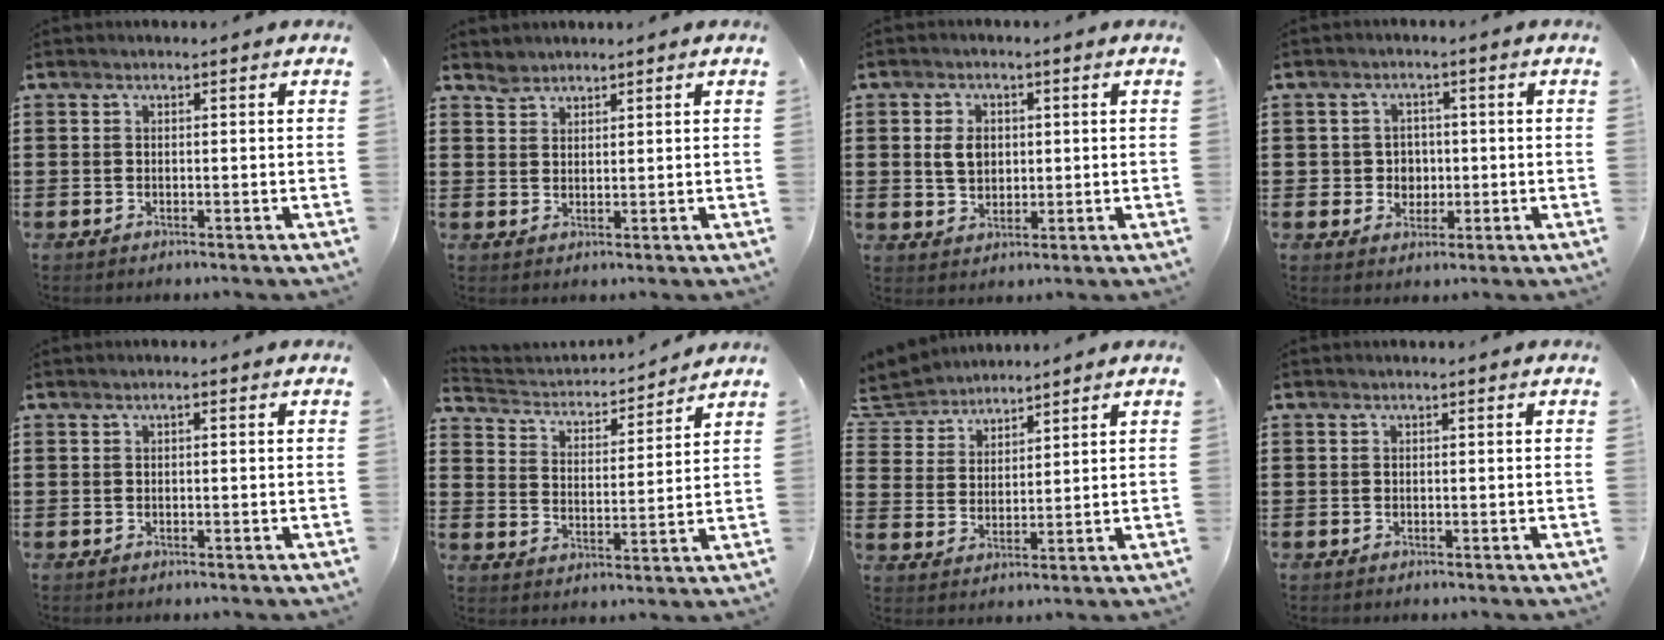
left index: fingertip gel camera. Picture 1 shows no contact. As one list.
[{"total": 1.8, "force": [1.7, 0.5, -0.2], "torque": [-0.001, 0.000, 0.034]}, {"total": 4.0, "force": [0.7, 3.0, 2.6], "torque": [-0.053, 0.008, 0.008]}, {"total": 3.3, "force": [-0.2, 3.2, 1.0], "torque": [-0.034, 0.007, -0.008]}, {"total": 0.6, "force": [-0.1, 0.2, 0.6], "torque": [-0.012, -0.002, -0.001]}, {"total": 2.9, "force": [2.8, 0.8, 0.0], "torque": [-0.025, -0.025, 0.040]}, {"total": 5.1, "force": [4.7, 1.8, -0.2], "torque": [-0.026, -0.025, 0.085]}, {"total": 0.0}]